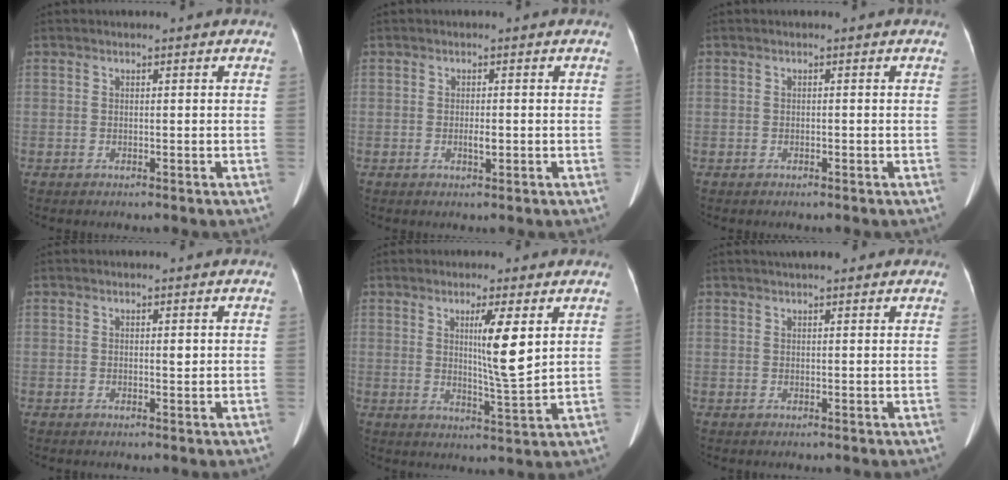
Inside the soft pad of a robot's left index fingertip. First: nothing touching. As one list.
[{"total": 1.3, "force": [-0.2, 0.4, 1.3], "torque": [-0.024, -0.001, -0.004]}, {"total": 0.0}, {"total": 0.7, "force": [0.3, 0.3, 0.6], "torque": [-0.010, -0.002, 0.004]}, {"total": 6.6, "force": [2.3, -0.2, 6.2], "torque": [-0.105, -0.014, 0.039]}, {"total": 6.3, "force": [5.2, 1.4, 3.3], "torque": [-0.044, 0.029, 0.071]}]